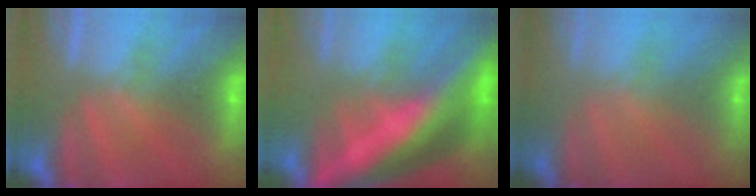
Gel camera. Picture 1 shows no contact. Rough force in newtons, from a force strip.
{"total": 5.9}
{"total": 1.6}